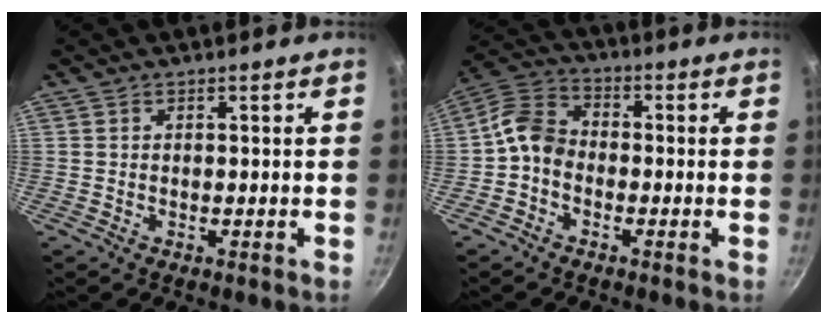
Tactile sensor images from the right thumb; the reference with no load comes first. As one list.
[{"total": 6.9, "force": [-2.0, 5.3, 4.0], "torque": [-0.071, 0.033, -0.060]}]